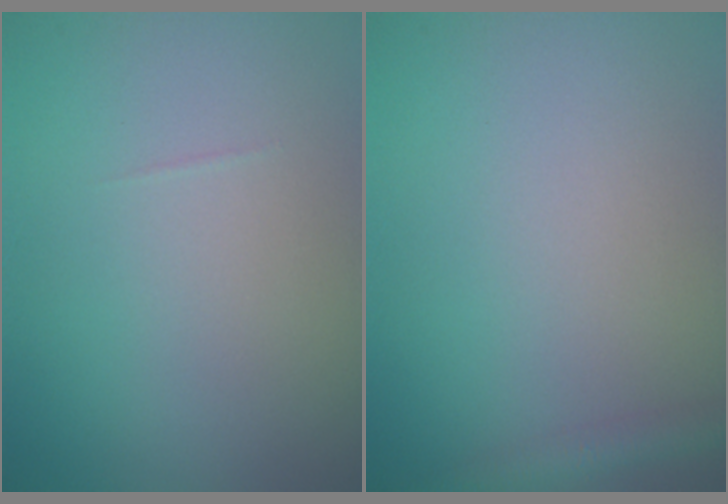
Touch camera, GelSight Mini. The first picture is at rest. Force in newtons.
{"total": 1.8, "press": 1.8, "slide": 0.1}